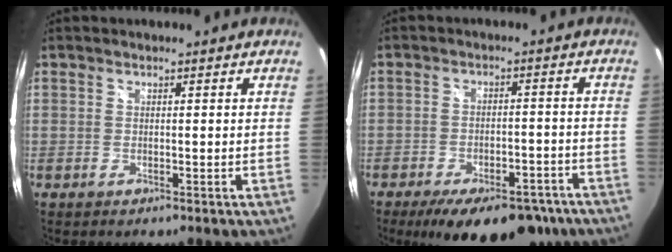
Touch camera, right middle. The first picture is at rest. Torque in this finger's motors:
{"motor_torque": [1.01, -1.13, 0.18, 0.13]}